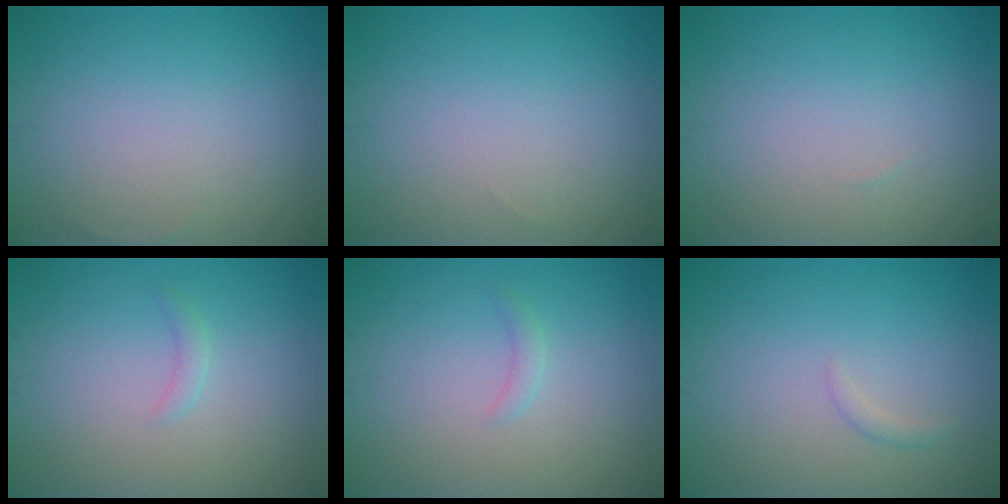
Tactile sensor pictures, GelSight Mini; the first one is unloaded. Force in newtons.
{"total": 0.0}
{"total": 0.0}
{"total": 0.8, "press": 0.8, "slide": 0.1}
{"total": 0.8, "press": 0.8, "slide": 0.1}
{"total": 0.7, "press": 0.7, "slide": 0.1}